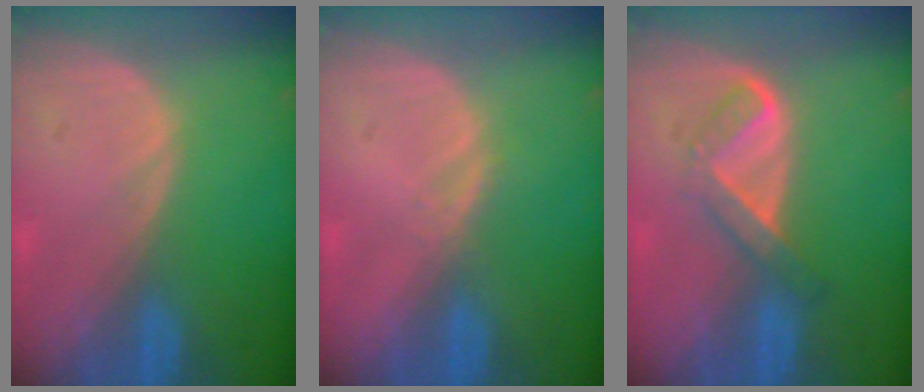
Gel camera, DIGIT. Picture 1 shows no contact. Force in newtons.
{"total": 1.2, "press": 1.0, "slide": 0.7}
{"total": 5.4, "press": 4.5, "slide": 3.1}